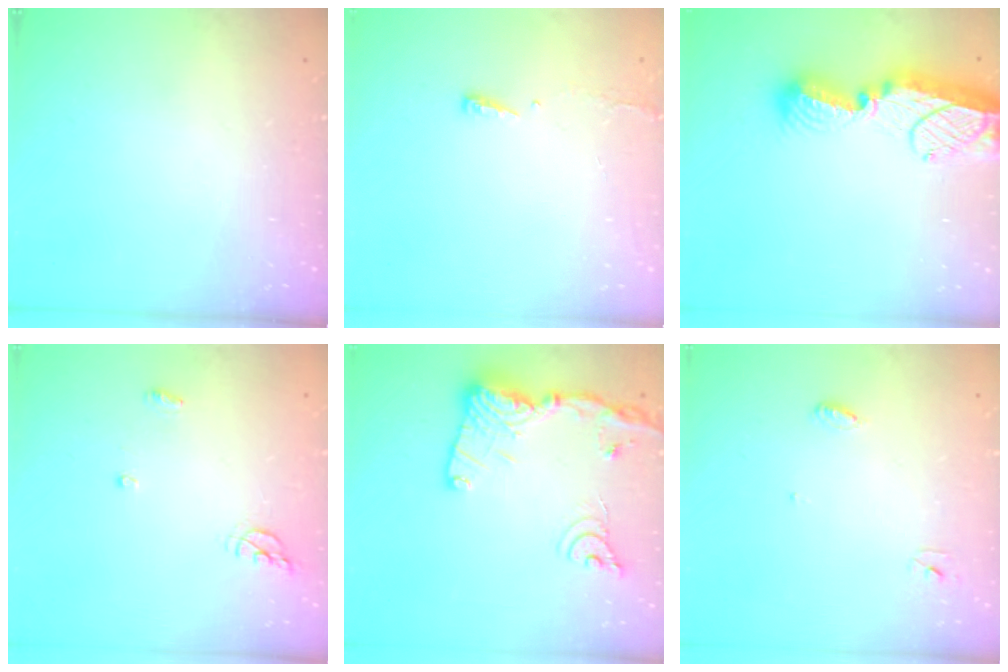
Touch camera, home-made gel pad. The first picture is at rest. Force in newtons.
{"total": 3.2, "press": 3.2, "slide": 0.6}
{"total": 14.7, "press": 14.7, "slide": 1.1}
{"total": 6.5, "press": 6.5, "slide": 0.1}
{"total": 18.5, "press": 18.4, "slide": 1.7}
{"total": 3.5, "press": 3.4, "slide": 0.4}